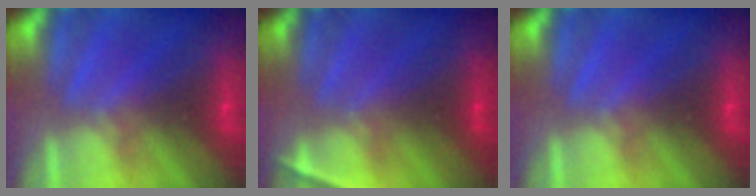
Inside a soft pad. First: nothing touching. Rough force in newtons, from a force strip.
{"total": 2.2}
{"total": 0.0}